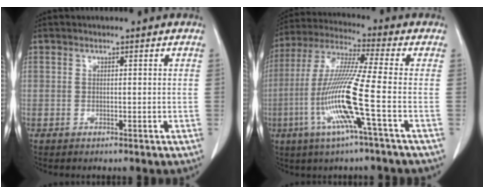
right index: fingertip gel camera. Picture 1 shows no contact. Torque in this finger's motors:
{"motor_torque": [2.14, 0.00, 0.64, 0.18]}